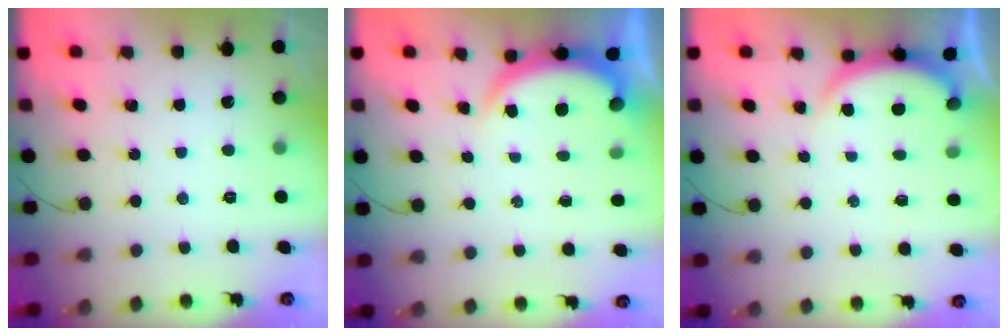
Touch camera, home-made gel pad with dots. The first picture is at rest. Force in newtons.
{"total": 3.2, "press": 3.1, "slide": 0.5}
{"total": 2.8, "press": 2.8, "slide": 0.6}